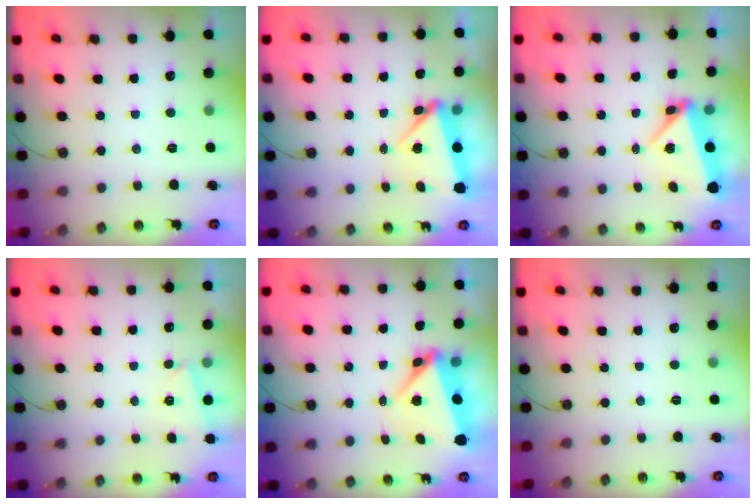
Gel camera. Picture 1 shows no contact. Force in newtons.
{"total": 7.0, "press": 6.9, "slide": 0.6}
{"total": 5.5, "press": 5.1, "slide": 2.0}
{"total": 2.5, "press": 1.6, "slide": 1.9}
{"total": 6.4, "press": 6.0, "slide": 2.1}
{"total": 0.0}